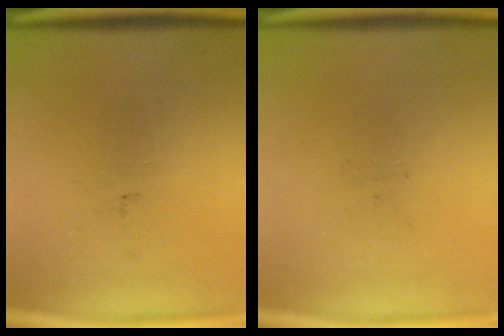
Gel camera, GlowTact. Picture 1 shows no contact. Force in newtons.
{"total": 0.0}